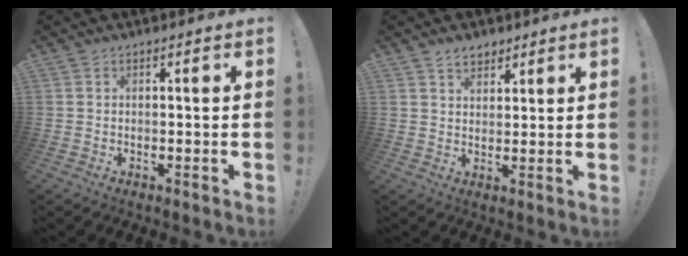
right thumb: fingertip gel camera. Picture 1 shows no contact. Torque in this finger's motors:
{"motor_torque": [-0.55, 0.62, 0.48, 0.36, -0.02]}